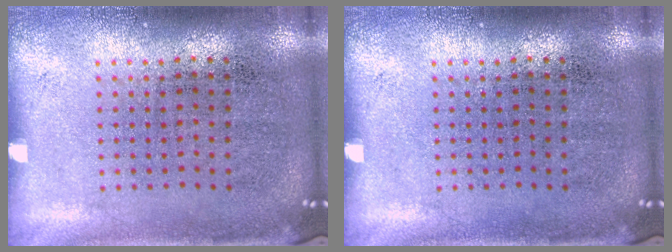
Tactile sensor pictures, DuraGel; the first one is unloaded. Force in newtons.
{"total": 0.0}